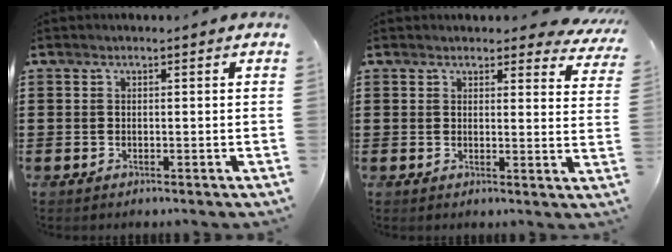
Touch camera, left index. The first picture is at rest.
{"total": 3.2, "force": [3.0, 0.7, 0.9], "torque": [-0.013, -0.013, 0.052]}